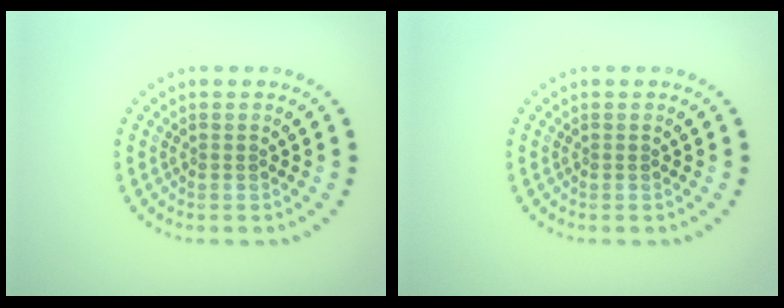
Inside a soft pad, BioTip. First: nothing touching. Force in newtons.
{"total": 0.0}